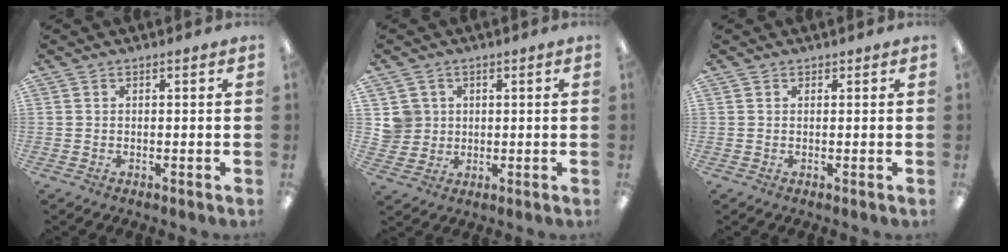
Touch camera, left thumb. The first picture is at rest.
{"total": 5.2, "force": [1.4, 5.0, 0.3], "torque": [-0.008, 0.004, 0.028]}
{"total": 0.5, "force": [0.4, 0.3, 0.0], "torque": [0.009, -0.003, 0.006]}